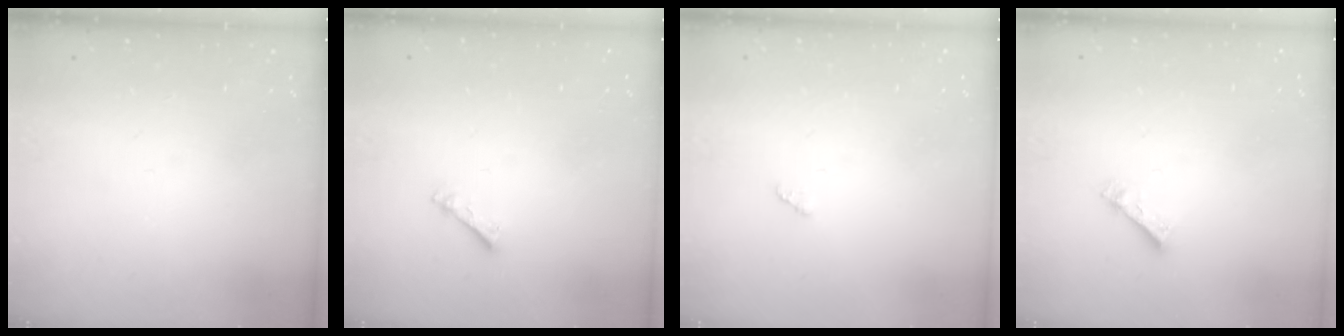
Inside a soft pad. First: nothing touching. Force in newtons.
{"total": 2.5, "press": 2.4, "slide": 0.5}
{"total": 2.8, "press": 2.8, "slide": 0.4}
{"total": 4.6, "press": 4.6, "slide": 0.3}